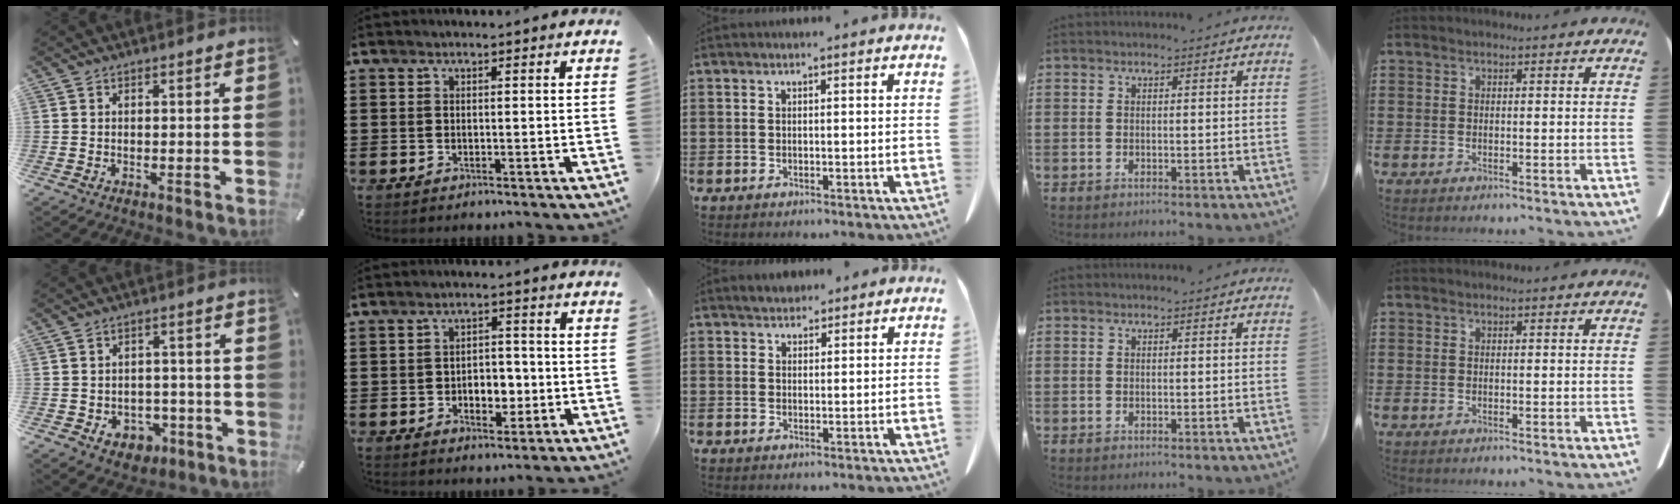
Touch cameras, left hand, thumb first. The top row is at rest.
{"thumb": {"total": 6.5, "force": [-2.3, 5.4, 2.8], "torque": [-0.030, 0.019, -0.037]}, "index": {"total": 4.6, "force": [-1.2, 3.0, 3.2], "torque": [-0.056, 0.006, -0.028]}, "middle": {"total": 2.0, "force": [1.9, 0.6, 0.0], "torque": [0.003, 0.000, 0.036]}}